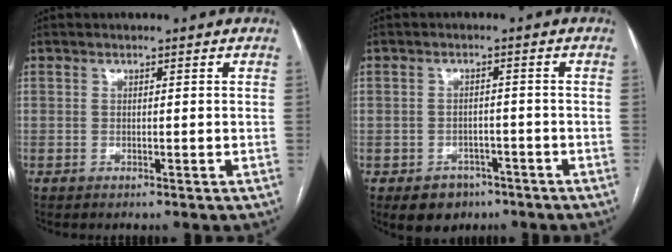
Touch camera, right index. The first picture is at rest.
{"total": 5.0, "force": [-2.9, 3.9, 1.2], "torque": [-0.013, 0.008, -0.034]}